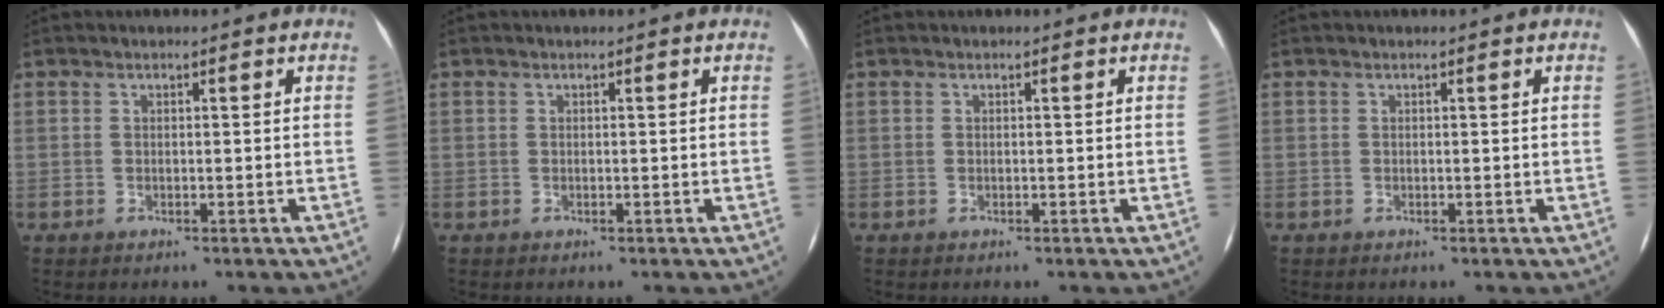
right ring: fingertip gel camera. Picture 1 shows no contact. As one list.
[{"total": 0.0}, {"total": 0.0}, {"total": 0.0}]